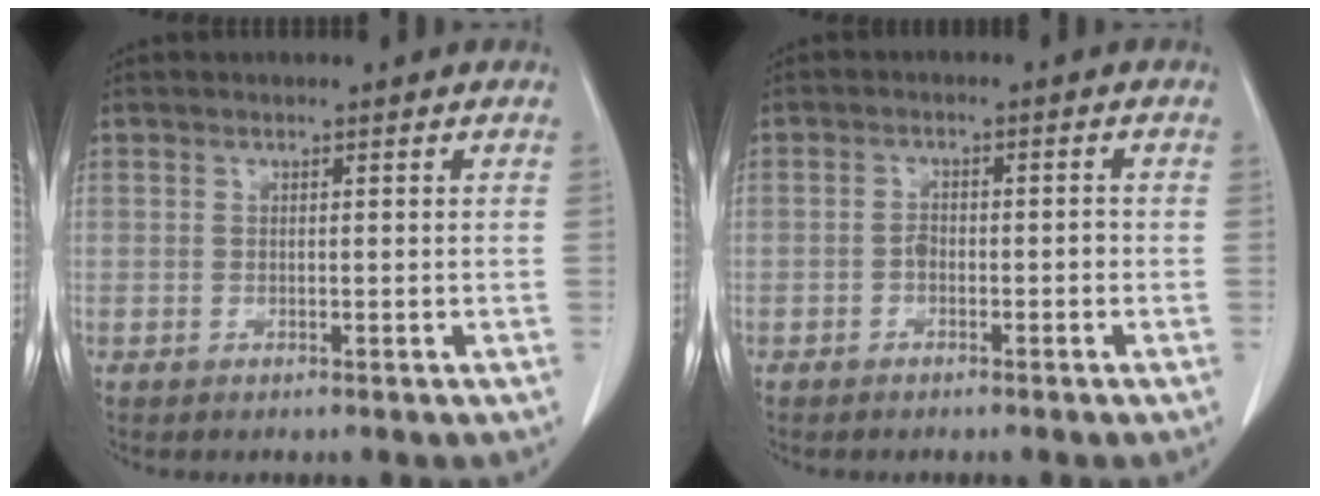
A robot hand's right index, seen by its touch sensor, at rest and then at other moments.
{"total": 1.9, "force": [-0.9, 1.1, 1.3], "torque": [-0.018, 0.006, -0.014]}